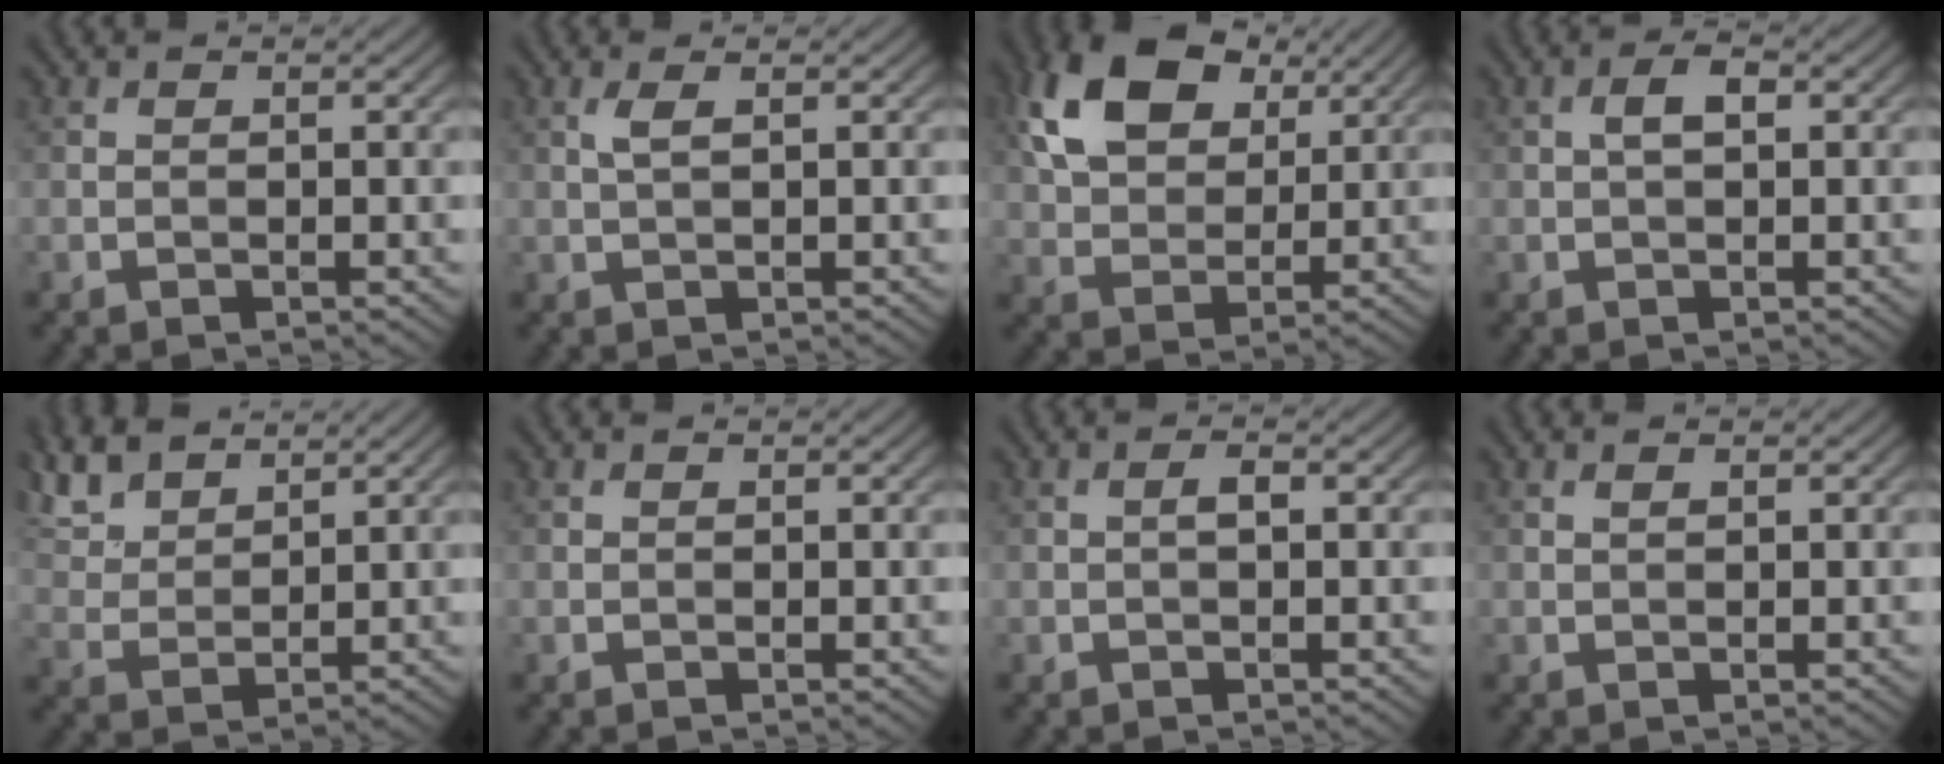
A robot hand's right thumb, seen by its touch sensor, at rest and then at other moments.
{"total": 1.6, "force": [0.6, 0.3, 1.4], "torque": [-0.035, 0.005, 0.012]}
{"total": 11.9, "force": [5.3, 7.6, 7.5], "torque": [-0.174, 0.021, 0.098]}
{"total": 2.2, "force": [0.3, 0.9, 2.0], "torque": [-0.036, 0.007, 0.002]}
{"total": 7.5, "force": [5.8, 3.0, 3.6], "torque": [-0.104, 0.016, 0.122]}
{"total": 0.0}
{"total": 1.0, "force": [0.0, 0.3, 1.0], "torque": [-0.019, 0.003, -0.001]}
{"total": 0.5, "force": [0.4, 0.1, 0.3], "torque": [-0.007, 0.001, 0.008]}